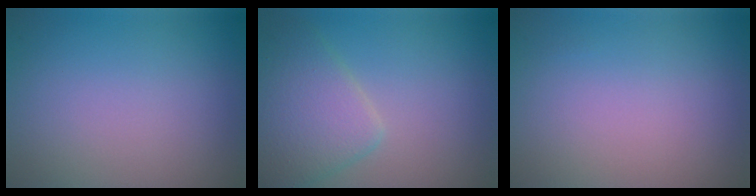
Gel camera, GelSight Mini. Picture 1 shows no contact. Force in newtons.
{"total": 4.7, "press": 4.7, "slide": 0.1}
{"total": 0.0}